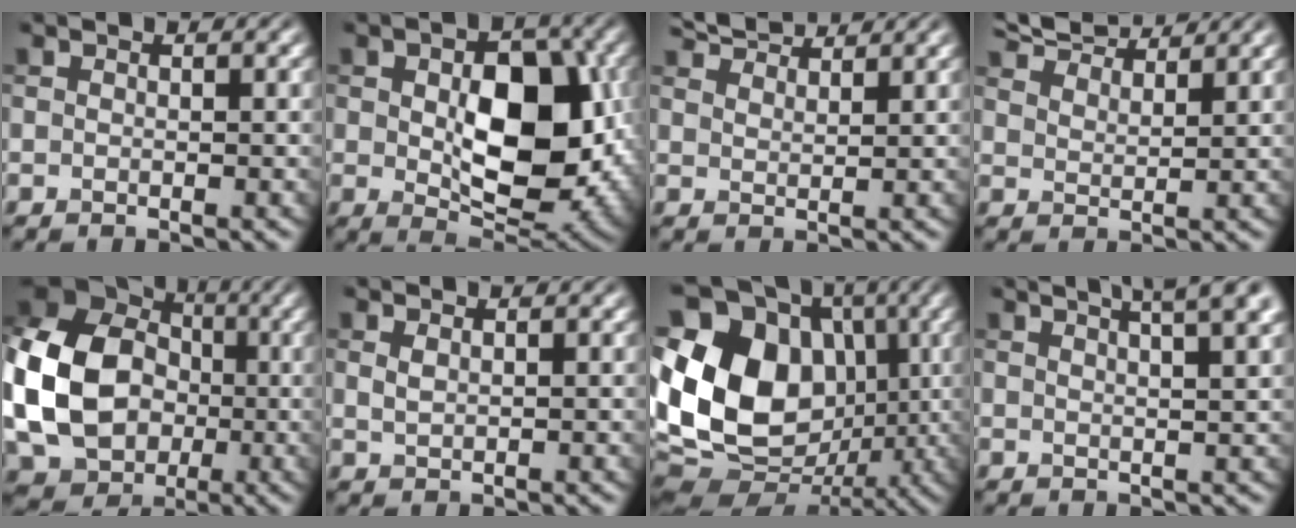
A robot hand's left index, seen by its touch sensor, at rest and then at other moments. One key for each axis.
{"total": 10.8, "fx": -0.1, "fy": 6.3, "fz": 8.8, "tx": -0.136, "ty": -0.015, "tz": 0.011}
{"total": 4.1, "fx": 3.9, "fy": 0.7, "fz": 1.2, "tx": -0.031, "ty": 0.010, "tz": 0.066}
{"total": 5.9, "fx": 5.5, "fy": 1.0, "fz": 1.9, "tx": -0.046, "ty": 0.015, "tz": 0.087}
{"total": 14.5, "fx": -1.8, "fy": 11.2, "fz": 9.1, "tx": -0.218, "ty": 0.004, "tz": -0.049}
{"total": 0.9, "fx": 0.5, "fy": 0.3, "fz": 0.6, "tx": -0.021, "ty": -0.002, "tz": 0.013}
{"total": 15.7, "fx": 0.4, "fy": 12.4, "fz": 9.7, "tx": -0.201, "ty": 0.015, "tz": 0.006}
{"total": 7.9, "fx": 5.1, "fy": 2.7, "fz": 5.5, "tx": -0.040, "ty": 0.042, "tz": 0.034}